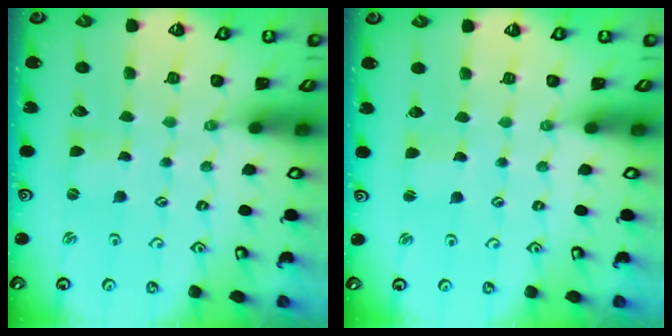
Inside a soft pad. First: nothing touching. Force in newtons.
{"total": 1.3, "press": 1.2, "slide": 0.1}